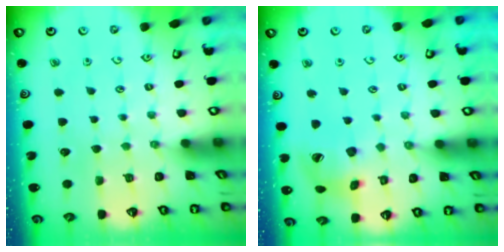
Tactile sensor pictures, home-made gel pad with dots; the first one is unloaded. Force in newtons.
{"total": 13.0, "press": 12.9, "slide": 2.0}